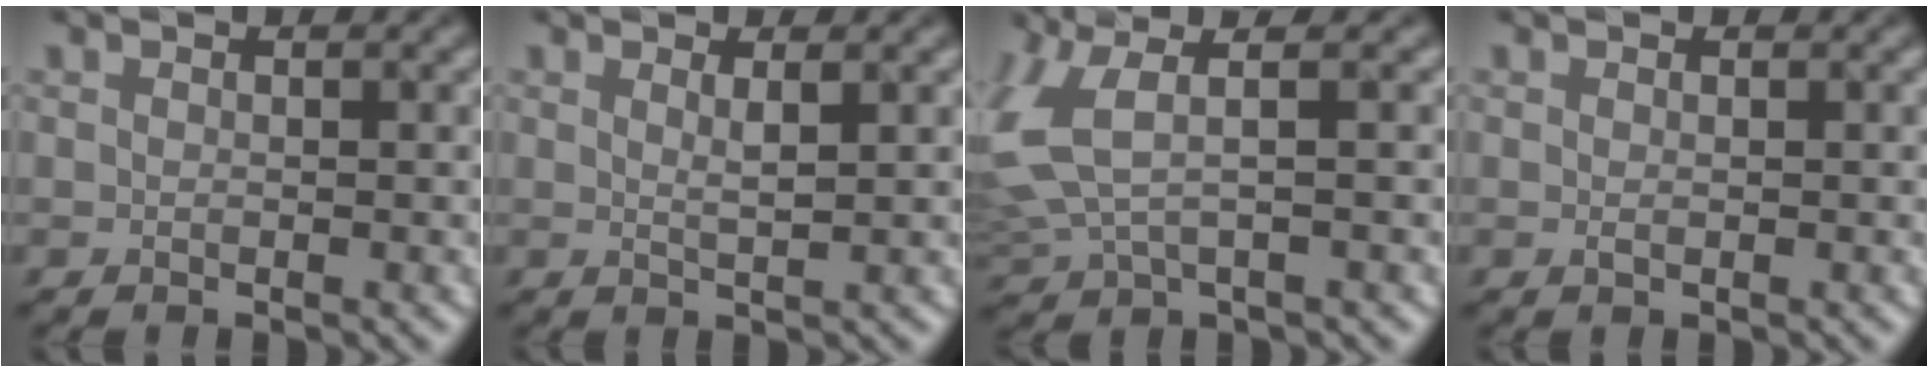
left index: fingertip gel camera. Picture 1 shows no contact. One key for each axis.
{"total": 1.3, "fx": 0.6, "fy": 0.3, "fz": 1.1, "tx": -0.015, "ty": -0.003, "tz": 0.006}
{"total": 4.9, "fx": 1.1, "fy": 1.8, "fz": 4.5, "tx": -0.126, "ty": 0.003, "tz": 0.023}
{"total": 0.0}